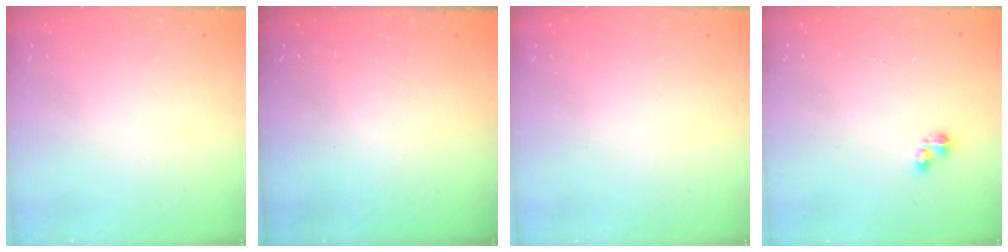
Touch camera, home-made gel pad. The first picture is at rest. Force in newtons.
{"total": 0.0}
{"total": 0.0}
{"total": 2.8, "press": 2.8, "slide": 0.4}